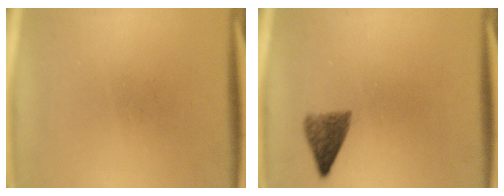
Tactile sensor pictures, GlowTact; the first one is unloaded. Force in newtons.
{"total": 3.7}